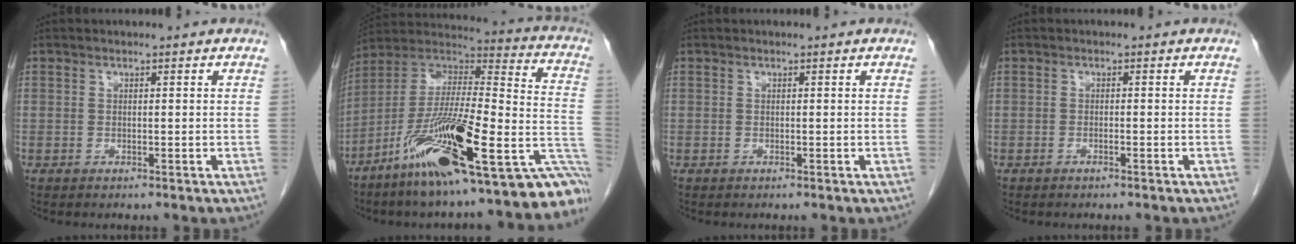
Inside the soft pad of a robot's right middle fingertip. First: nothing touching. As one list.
[{"total": 28.0, "force": [-17.1, 4.7, 21.7], "torque": [-0.245, 0.040, -0.275]}, {"total": 0.0}, {"total": 0.8, "force": [-0.6, 0.0, 0.5], "torque": [-0.016, 0.000, -0.009]}]